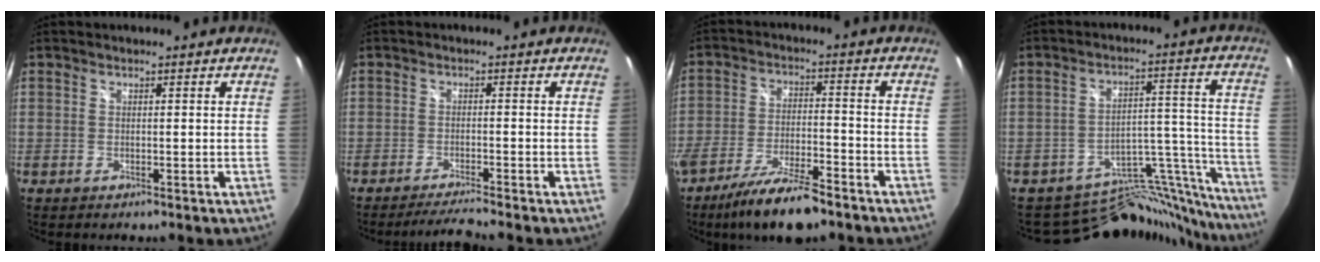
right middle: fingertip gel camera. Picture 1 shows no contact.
{"total": 4.5, "force": [-4.1, -0.7, 1.6], "torque": [-0.049, -0.004, -0.075]}
{"total": 13.0, "force": [-10.0, 3.1, 7.7], "torque": [-0.156, -0.023, -0.172]}
{"total": 18.9, "force": [-17.9, 5.1, 3.3], "torque": [-0.022, 0.056, -0.257]}